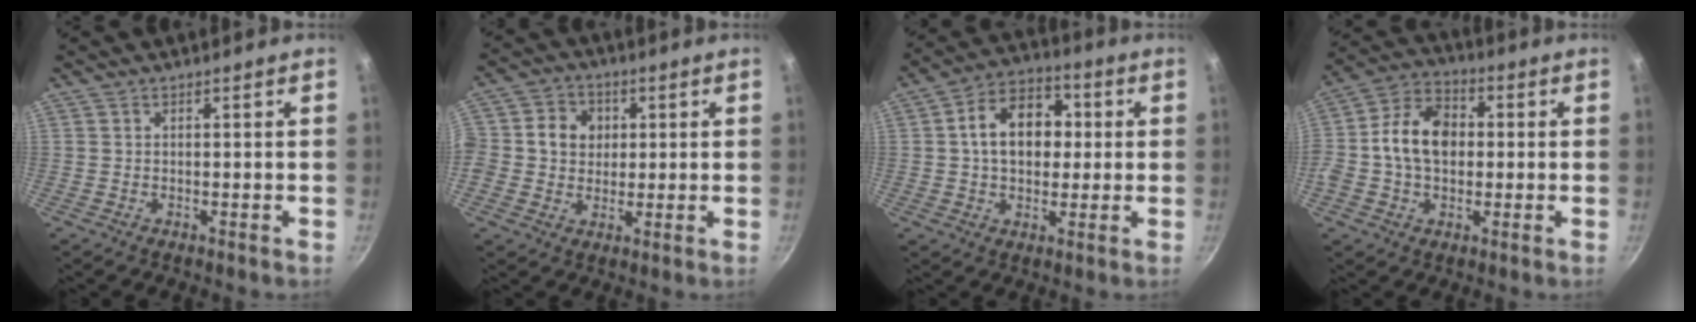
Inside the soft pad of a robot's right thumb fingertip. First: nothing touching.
{"total": 9.4, "force": [1.3, 8.5, 3.9], "torque": [-0.047, 0.008, 0.004]}
{"total": 13.3, "force": [1.5, 9.5, 9.2], "torque": [-0.108, 0.022, 0.010]}
{"total": 12.6, "force": [0.2, 9.2, 8.6], "torque": [-0.124, 0.025, -0.017]}